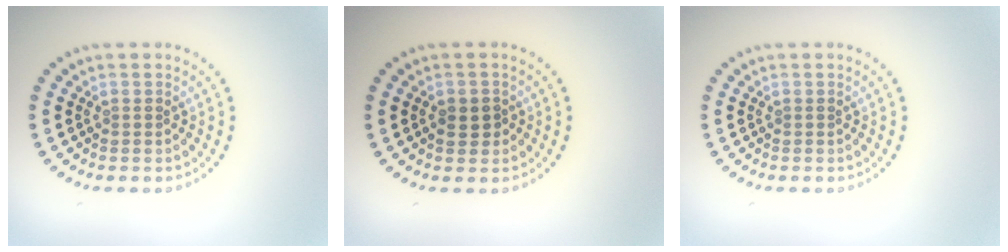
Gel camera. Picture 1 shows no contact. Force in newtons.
{"total": 1.9, "press": 1.8, "slide": 0.4}
{"total": 0.0}